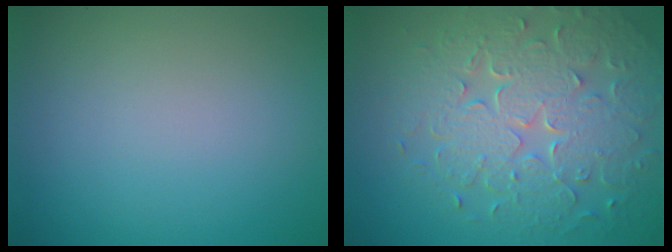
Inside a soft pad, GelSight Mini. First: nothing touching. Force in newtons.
{"total": 8.1, "press": 5.8, "slide": 5.6}